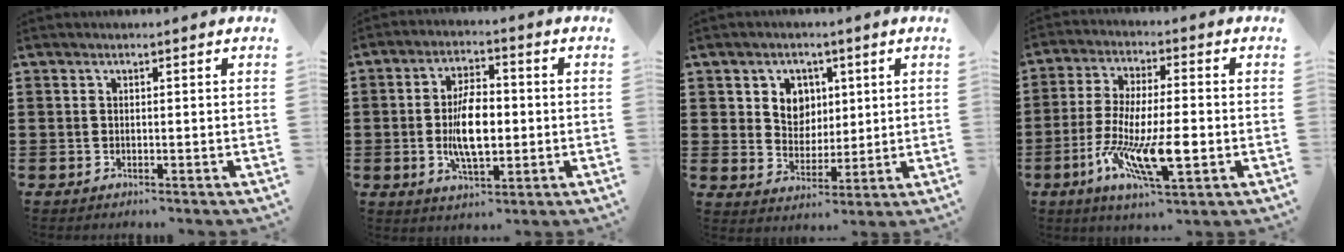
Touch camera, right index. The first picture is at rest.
{"total": 8.6, "force": [-0.7, 3.9, 7.6], "torque": [-0.153, -0.004, -0.019]}
{"total": 5.3, "force": [2.0, 4.7, 1.4], "torque": [-0.044, 0.011, 0.033]}
{"total": 12.1, "force": [-4.4, 3.5, 10.7], "torque": [-0.224, -0.007, -0.082]}